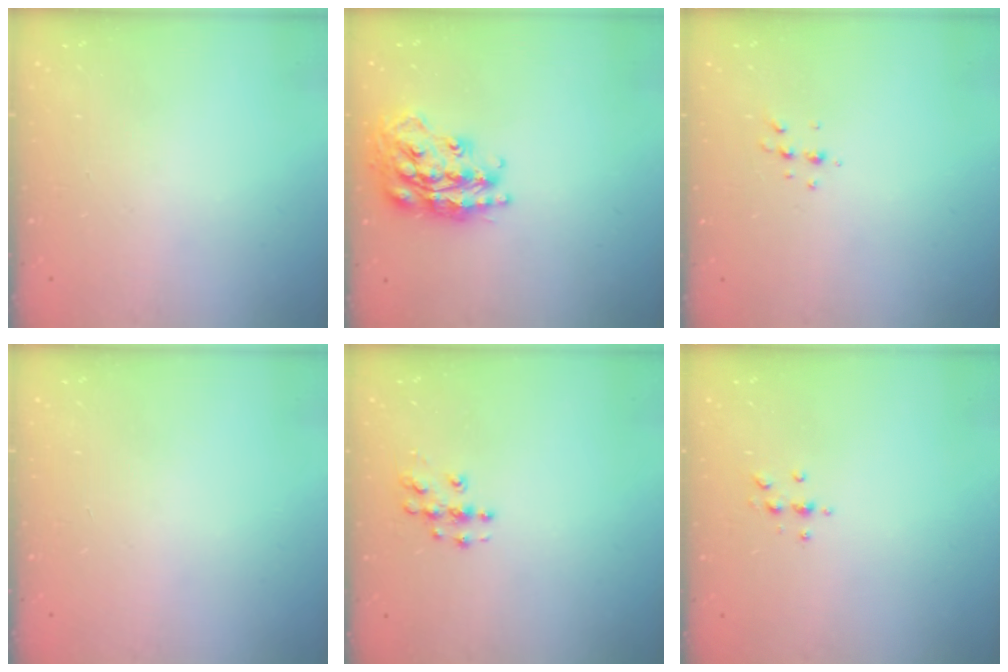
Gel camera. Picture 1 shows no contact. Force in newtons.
{"total": 20.5, "press": 20.5, "slide": 1.4}
{"total": 4.3, "press": 4.2, "slide": 0.6}
{"total": 0.0}
{"total": 6.1, "press": 6.1, "slide": 0.3}
{"total": 4.1, "press": 4.1, "slide": 0.5}